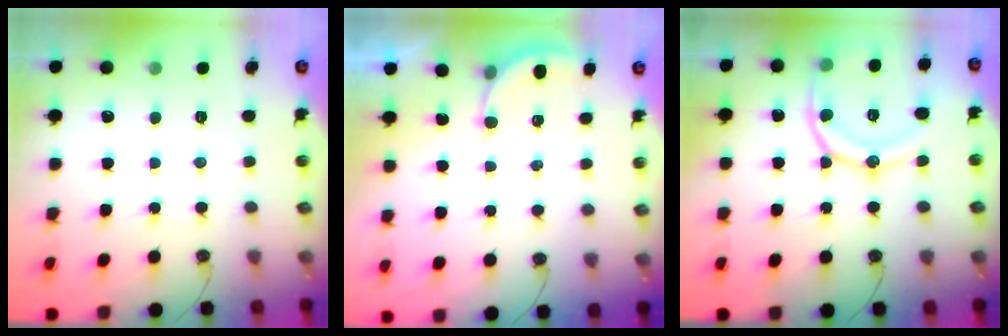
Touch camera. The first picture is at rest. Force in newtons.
{"total": 3.3, "press": 3.3, "slide": 0.3}
{"total": 15.9, "press": 15.8, "slide": 1.7}